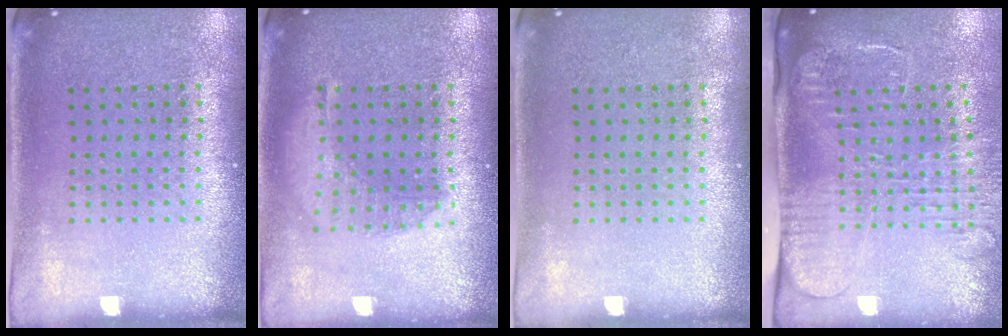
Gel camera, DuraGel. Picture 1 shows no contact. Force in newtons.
{"total": 1.4, "press": 1.3, "slide": 0.6}
{"total": 0.0}
{"total": 2.6, "press": 2.1, "slide": 1.7}